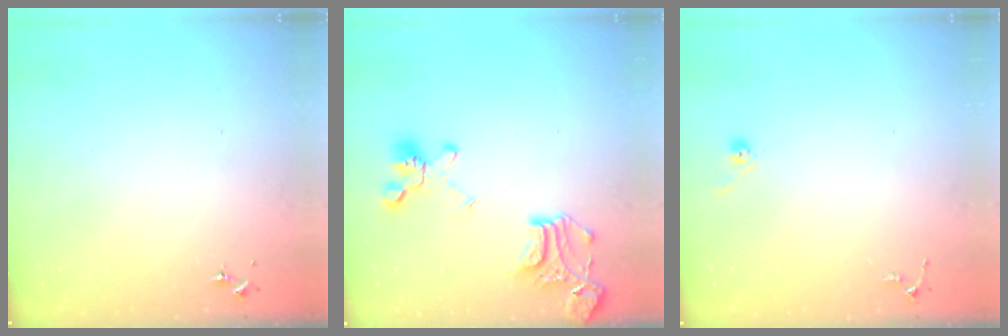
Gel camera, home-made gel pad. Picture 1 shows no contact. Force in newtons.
{"total": 18.3, "press": 18.2, "slide": 1.7}
{"total": 4.8, "press": 4.8, "slide": 0.4}